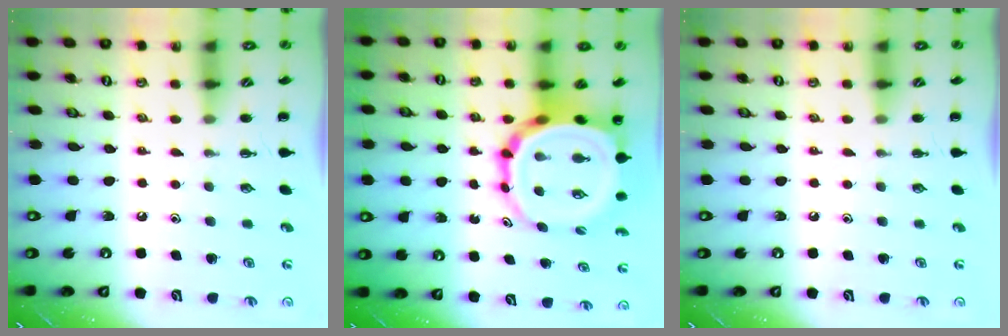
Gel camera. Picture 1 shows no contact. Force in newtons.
{"total": 12.9, "press": 12.4, "slide": 3.6}
{"total": 0.0}